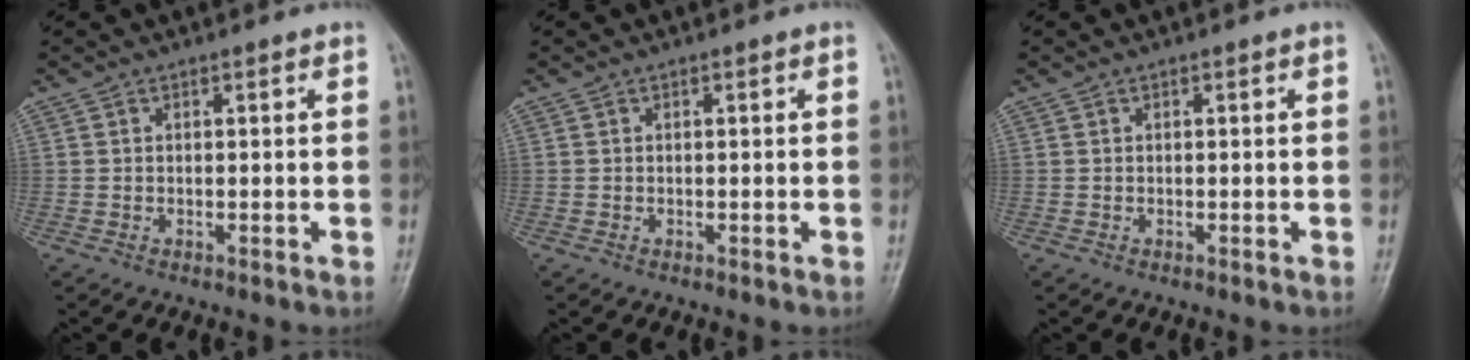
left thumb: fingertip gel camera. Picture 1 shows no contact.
{"total": 0.0}
{"total": 0.0}